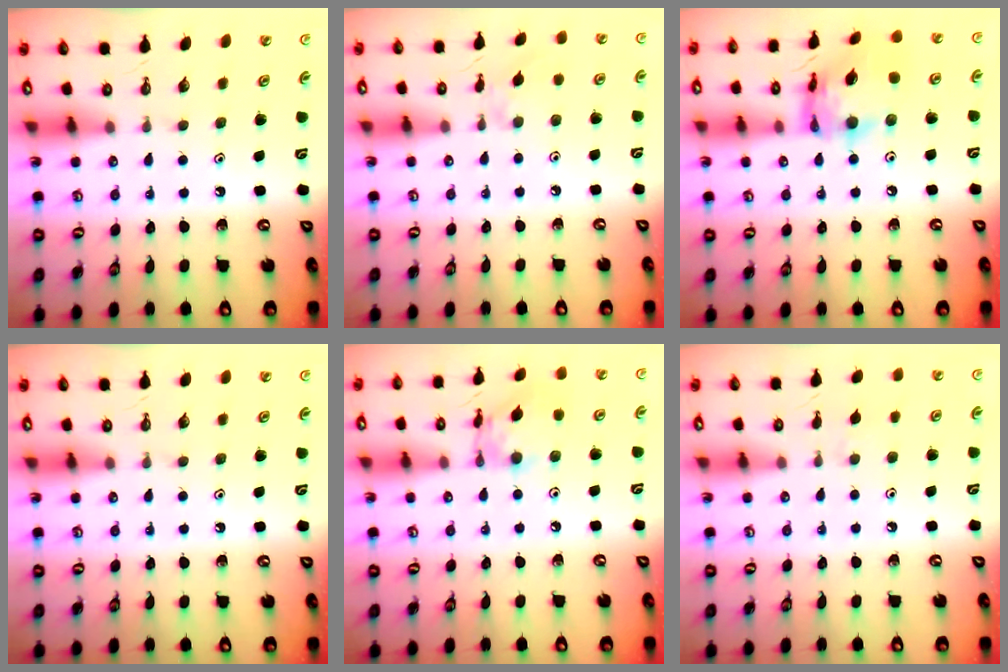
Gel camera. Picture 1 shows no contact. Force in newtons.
{"total": 1.2, "press": 1.1, "slide": 0.4}
{"total": 14.0, "press": 14.0, "slide": 1.4}
{"total": 0.0}
{"total": 11.4, "press": 11.3, "slide": 0.9}
{"total": 5.2, "press": 5.1, "slide": 0.7}